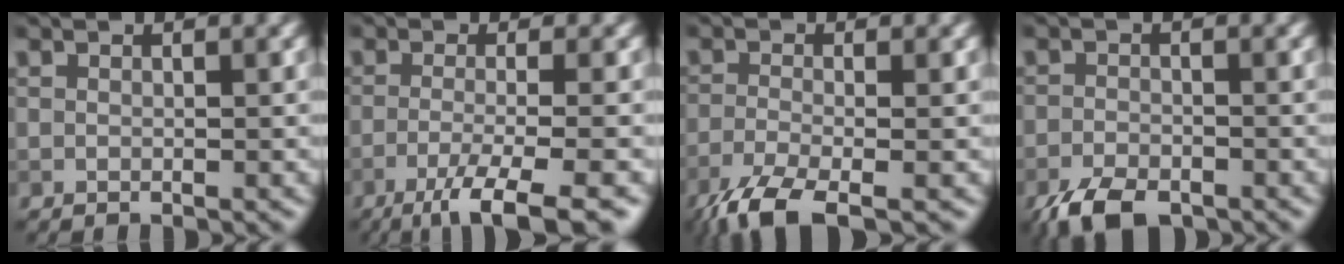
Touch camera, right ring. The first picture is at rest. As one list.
[{"total": 6.1, "force": [-3.4, 1.2, 4.9], "torque": [-0.071, -0.001, -0.068]}, {"total": 5.3, "force": [-3.6, 1.3, 3.6], "torque": [-0.073, -0.013, -0.083]}, {"total": 4.4, "force": [-3.3, 1.8, 2.3], "torque": [-0.038, -0.006, -0.066]}]